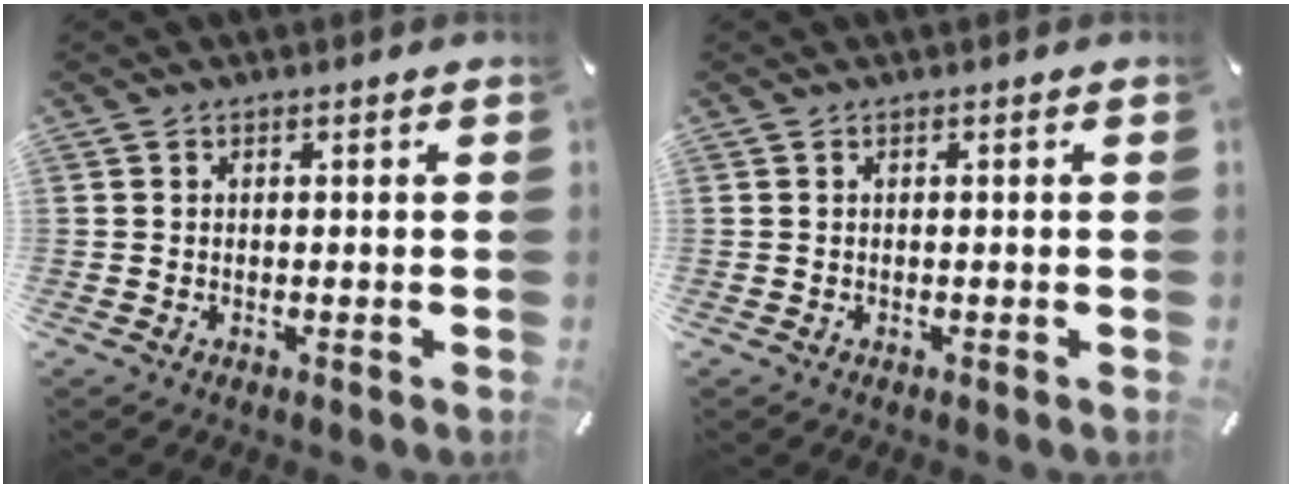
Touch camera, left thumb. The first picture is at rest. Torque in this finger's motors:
{"motor_torque": [0.00, 0.00, 0.01, 0.01, 0.00]}